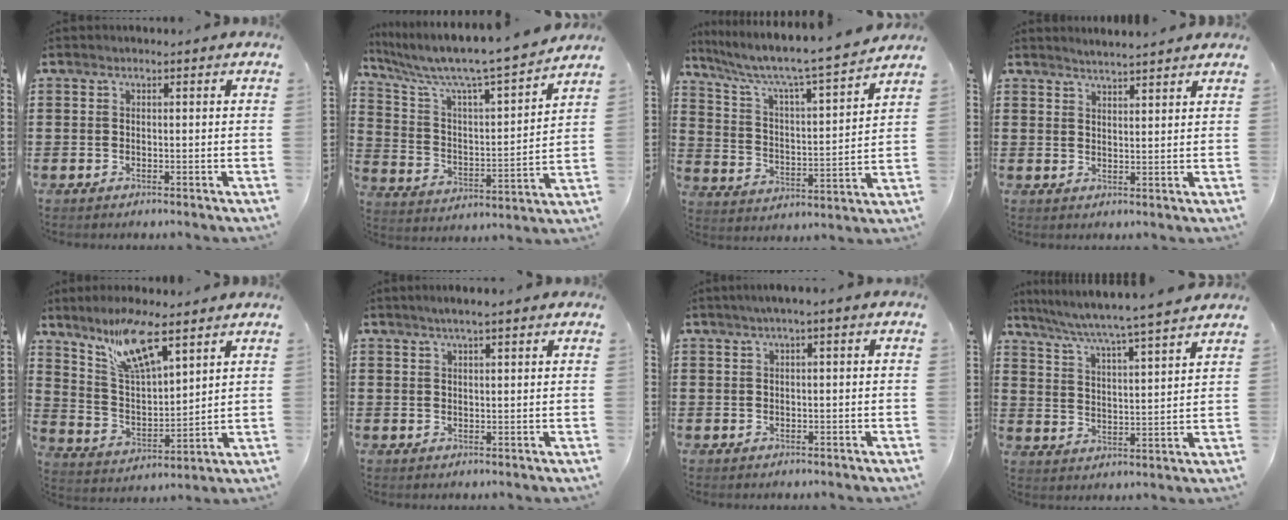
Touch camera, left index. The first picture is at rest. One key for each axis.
{"total": 7.6, "fx": 6.8, "fy": 0.1, "fz": 3.4, "tx": -0.099, "ty": -0.059, "tz": 0.107}
{"total": 5.9, "fx": 5.2, "fy": -0.1, "fz": 2.9, "tx": -0.081, "ty": -0.046, "tz": 0.076}
{"total": 2.5, "fx": 2.5, "fy": -0.5, "fz": 0.0, "tx": -0.006, "ty": -0.007, "tz": 0.047}
{"total": 10.1, "fx": 7.0, "fy": 2.5, "fz": 6.8, "tx": -0.143, "ty": -0.018, "tz": 0.125}
{"total": 2.3, "fx": 1.8, "fy": 0.1, "fz": 1.5, "tx": -0.031, "ty": 0.004, "tz": 0.031}
{"total": 1.3, "fx": 0.1, "fy": 0.0, "fz": 1.3, "tx": -0.021, "ty": -0.003, "tz": 0.003}
{"total": 5.0, "fx": 4.6, "fy": -1.0, "fz": 1.9, "tx": -0.058, "ty": -0.039, "tz": 0.069}